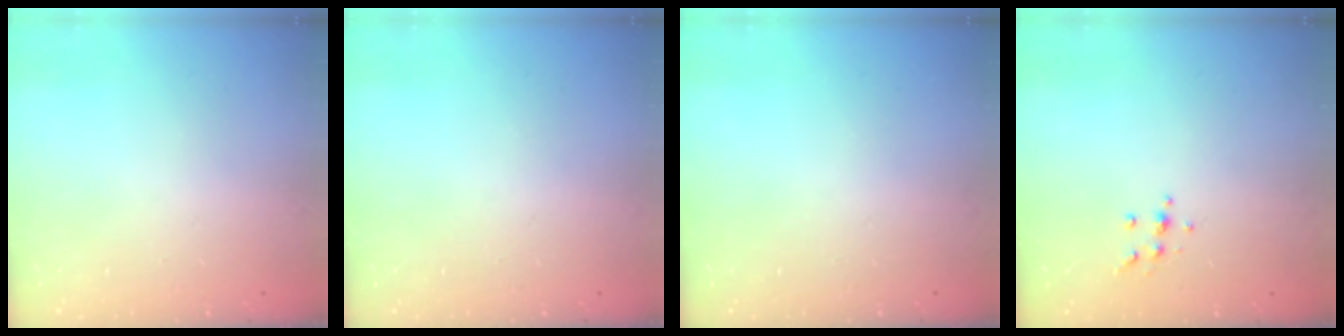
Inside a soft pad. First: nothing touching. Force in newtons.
{"total": 0.0}
{"total": 0.0}
{"total": 5.4, "press": 5.3, "slide": 0.6}